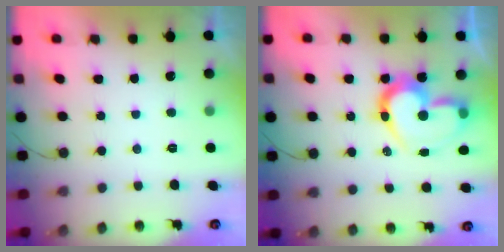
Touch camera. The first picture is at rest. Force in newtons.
{"total": 16.2, "press": 16.1, "slide": 1.7}